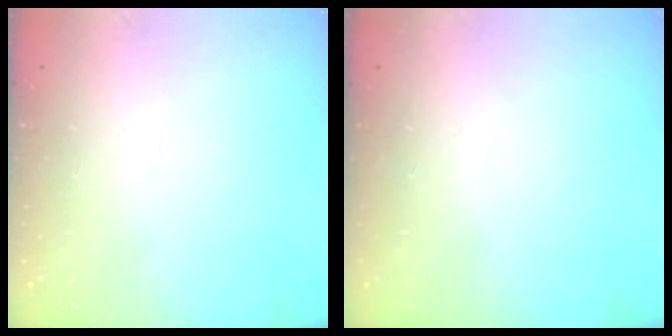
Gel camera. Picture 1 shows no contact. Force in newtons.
{"total": 0.0}